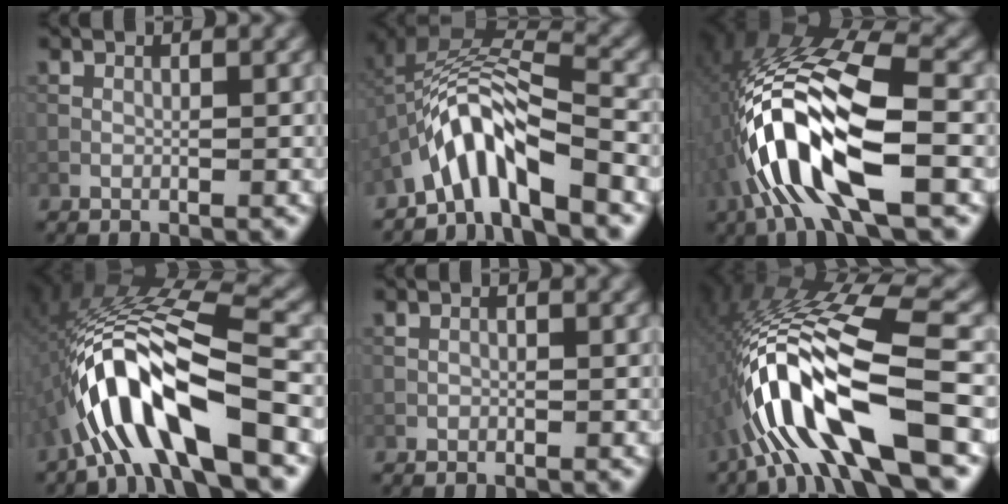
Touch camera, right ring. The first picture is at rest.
{"total": 7.0, "force": [-4.0, 2.0, 5.4], "torque": [-0.095, 0.013, -0.076]}
{"total": 12.3, "force": [-3.8, 3.9, 11.1], "torque": [-0.232, 0.013, -0.069]}
{"total": 11.8, "force": [-4.6, 2.9, 10.5], "torque": [-0.200, 0.022, -0.074]}
{"total": 0.0}
{"total": 13.2, "force": [-4.2, 3.1, 12.2], "torque": [-0.239, 0.018, -0.061]}